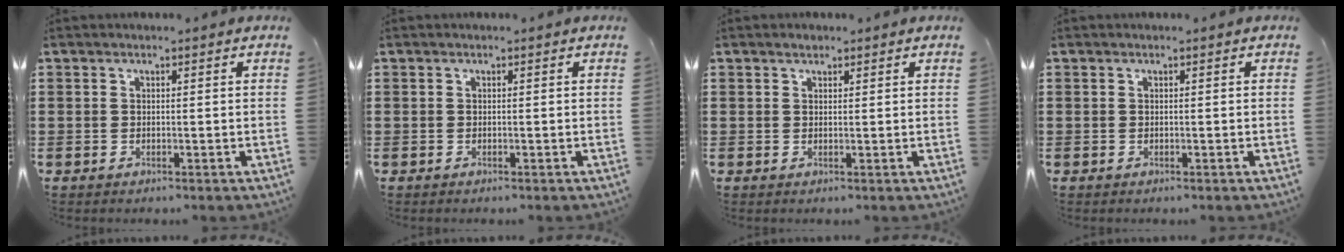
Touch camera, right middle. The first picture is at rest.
{"total": 0.0}
{"total": 0.9, "force": [0.8, 0.4, 0.1], "torque": [-0.005, 0.001, 0.015]}
{"total": 0.0}